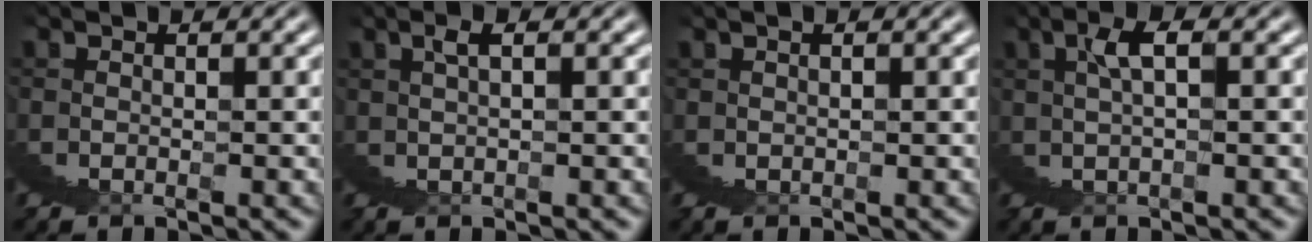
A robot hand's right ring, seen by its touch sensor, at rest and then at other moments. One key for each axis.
{"total": 2.0, "fx": 1.4, "fy": -0.5, "fz": 1.4, "tx": -0.016, "ty": 0.013, "tz": 0.023}
{"total": 0.7, "fx": 0.6, "fy": -0.1, "fz": 0.5, "tx": -0.008, "ty": 0.006, "tz": 0.007}
{"total": 3.0, "fx": 2.3, "fy": -0.5, "fz": 2.0, "tx": -0.016, "ty": 0.022, "tz": 0.036}